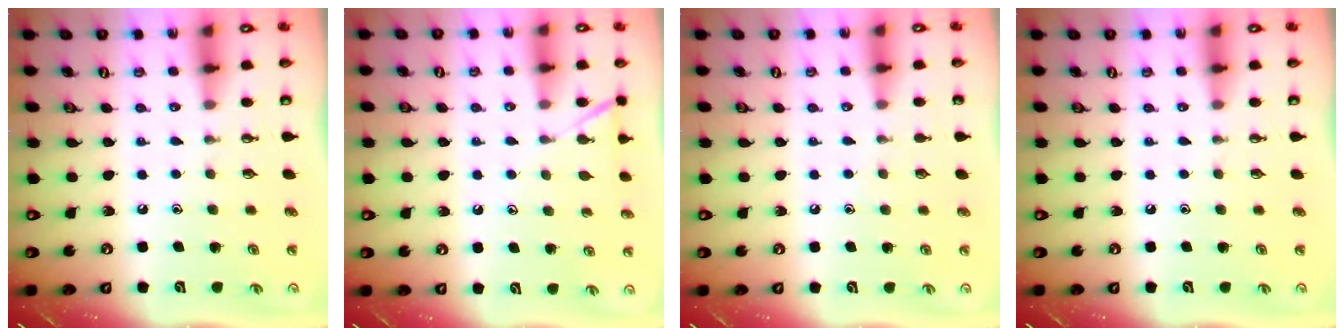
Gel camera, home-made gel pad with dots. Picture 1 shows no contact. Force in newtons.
{"total": 6.2, "press": 6.2, "slide": 0.7}
{"total": 2.7, "press": 2.6, "slide": 0.3}
{"total": 0.0}